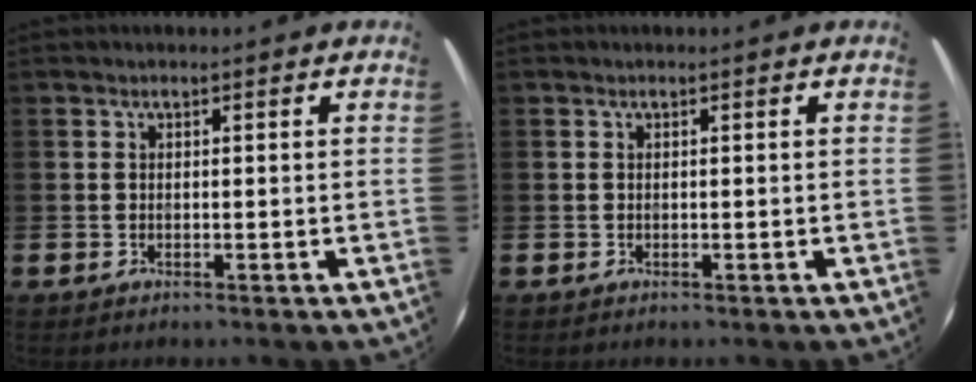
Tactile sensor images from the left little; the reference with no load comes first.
{"total": 0.0}